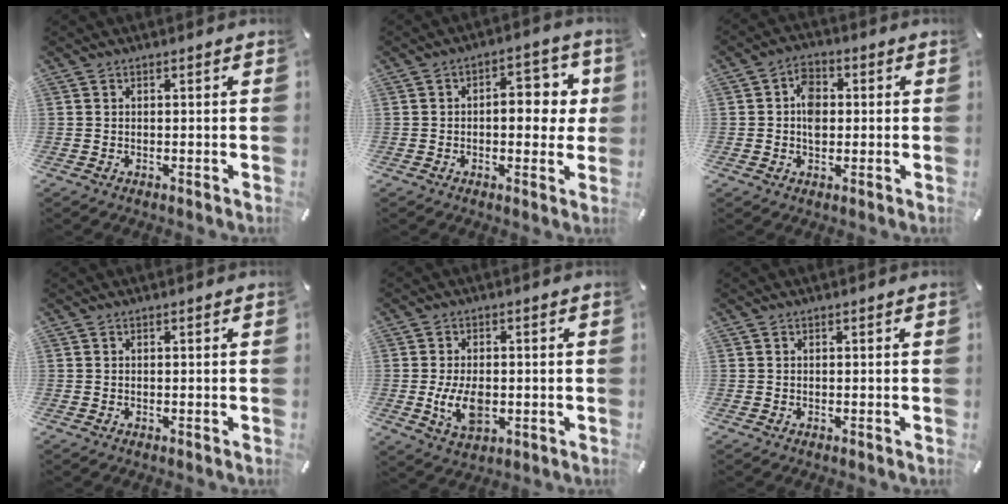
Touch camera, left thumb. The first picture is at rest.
{"total": 9.9, "force": [1.0, 5.6, 8.0], "torque": [-0.096, -0.002, 0.009]}
{"total": 6.2, "force": [0.2, 4.6, 4.1], "torque": [-0.061, 0.008, 0.002]}
{"total": 0.0}
{"total": 8.0, "force": [-1.1, 4.9, 6.3], "torque": [-0.137, -0.006, -0.023]}
{"total": 0.0}